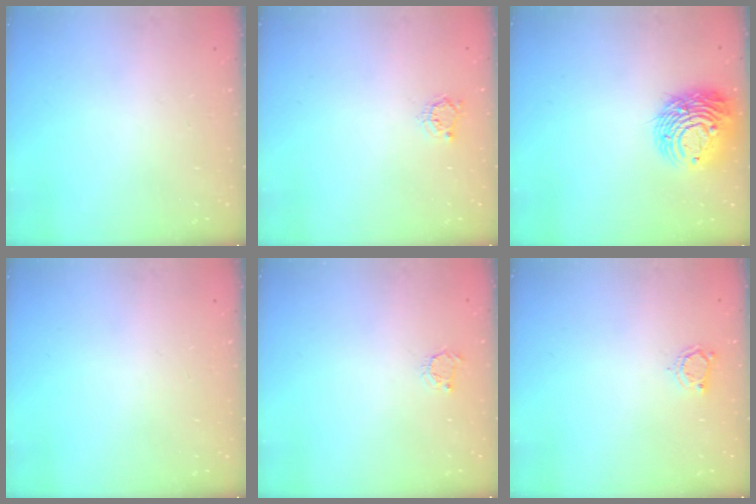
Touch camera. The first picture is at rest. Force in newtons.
{"total": 3.3, "press": 3.3, "slide": 0.4}
{"total": 12.5, "press": 12.4, "slide": 1.5}
{"total": 0.0}
{"total": 2.9, "press": 2.8, "slide": 0.4}
{"total": 3.7, "press": 3.6, "slide": 0.4}